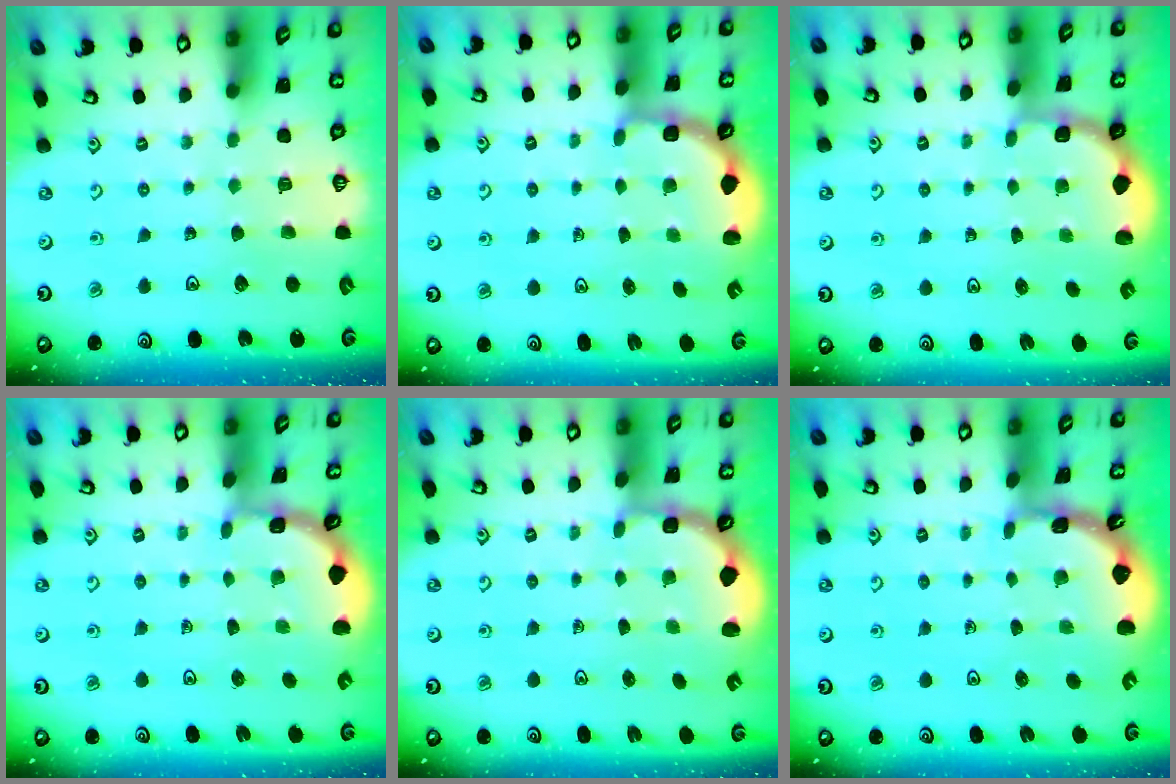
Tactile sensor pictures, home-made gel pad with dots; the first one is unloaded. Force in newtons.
{"total": 2.8, "press": 2.5, "slide": 1.4}
{"total": 1.8, "press": 1.6, "slide": 0.7}
{"total": 1.7, "press": 1.7, "slide": 0.1}
{"total": 2.7, "press": 2.1, "slide": 1.7}
{"total": 1.6, "press": 1.6, "slide": 0.1}